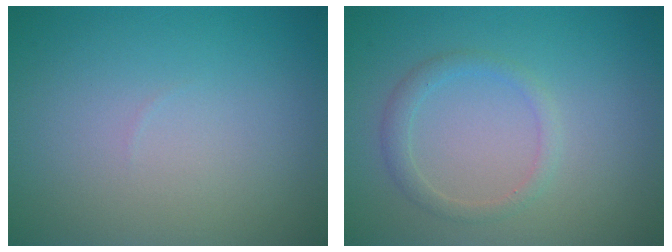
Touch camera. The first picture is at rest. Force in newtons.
{"total": 1.7, "press": 1.7, "slide": 0.1}